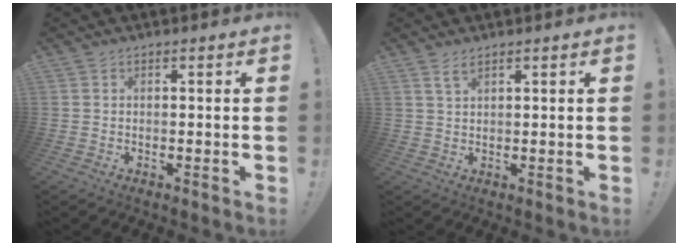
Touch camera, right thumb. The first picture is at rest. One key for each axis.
{"total": 2.6, "fx": 1.7, "fy": 0.4, "fz": 1.9, "tx": -0.039, "ty": -0.004, "tz": 0.030}